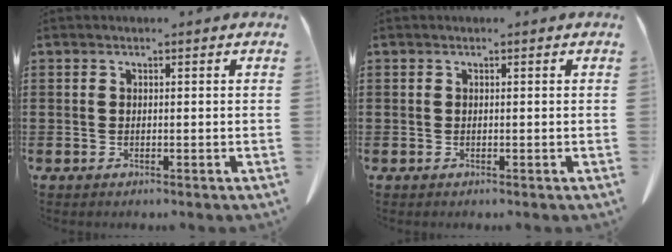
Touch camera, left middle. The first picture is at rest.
{"total": 0.0}